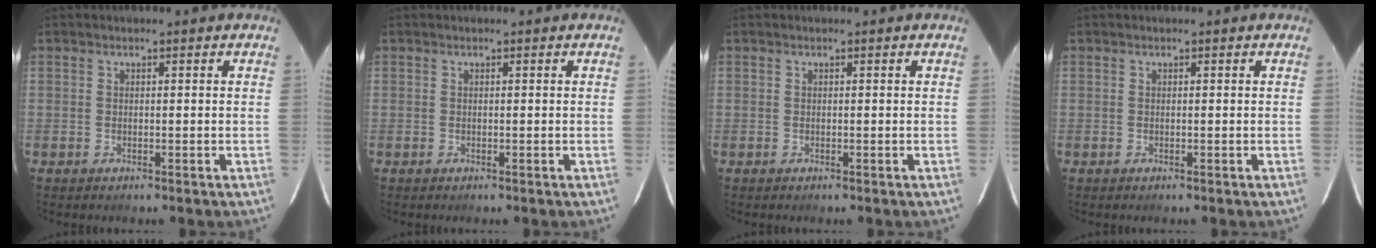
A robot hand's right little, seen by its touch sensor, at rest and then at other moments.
{"total": 0.0}
{"total": 0.0}
{"total": 0.0}